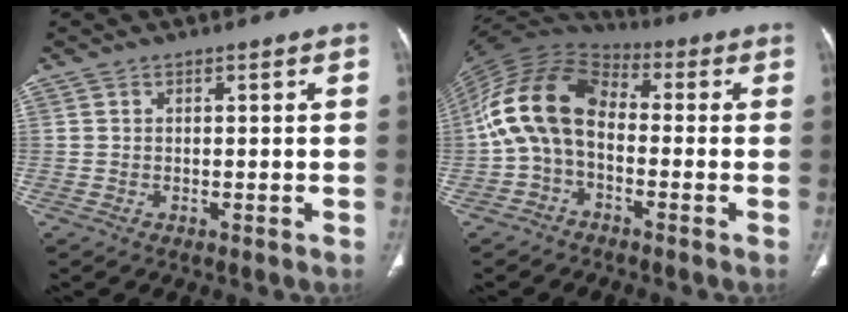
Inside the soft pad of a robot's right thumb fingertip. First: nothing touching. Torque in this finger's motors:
{"motor_torque": [0.20, 1.51, 1.95, -0.52, 0.28]}